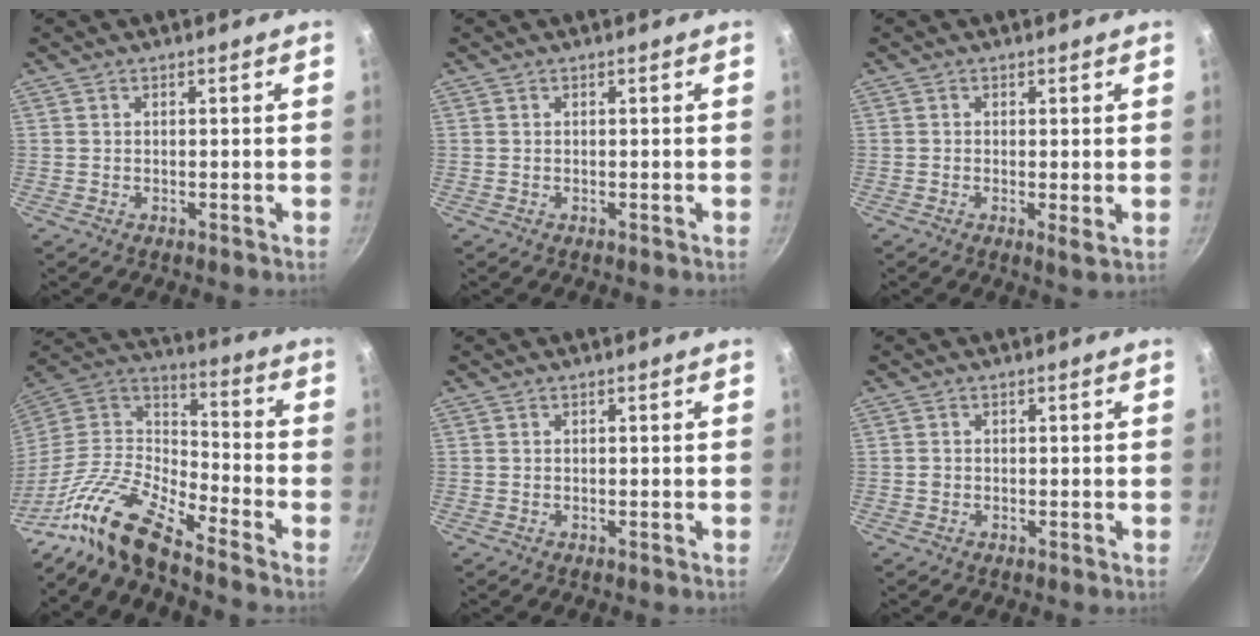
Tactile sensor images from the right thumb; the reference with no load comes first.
{"total": 0.0}
{"total": 2.0, "force": [0.0, 0.6, 1.9], "torque": [-0.032, -0.010, -0.002]}
{"total": 16.1, "force": [-12.4, 4.7, 9.1], "torque": [-0.155, 0.072, -0.264]}
{"total": 0.0}
{"total": 0.6, "force": [-0.1, 0.6, 0.2], "torque": [-0.002, 0.002, -0.004]}